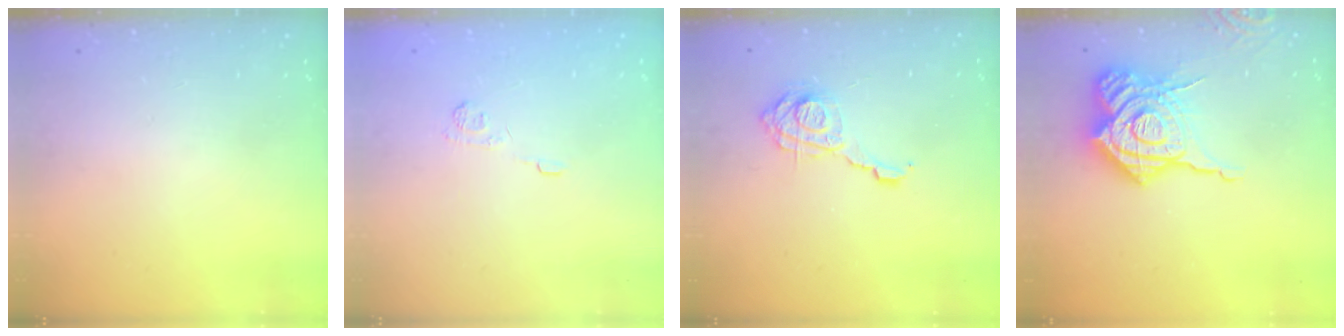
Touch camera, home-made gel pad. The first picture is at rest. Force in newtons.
{"total": 3.5, "press": 3.2, "slide": 1.4}
{"total": 11.5, "press": 11.4, "slide": 1.1}
{"total": 22.1, "press": 22.0, "slide": 2.5}